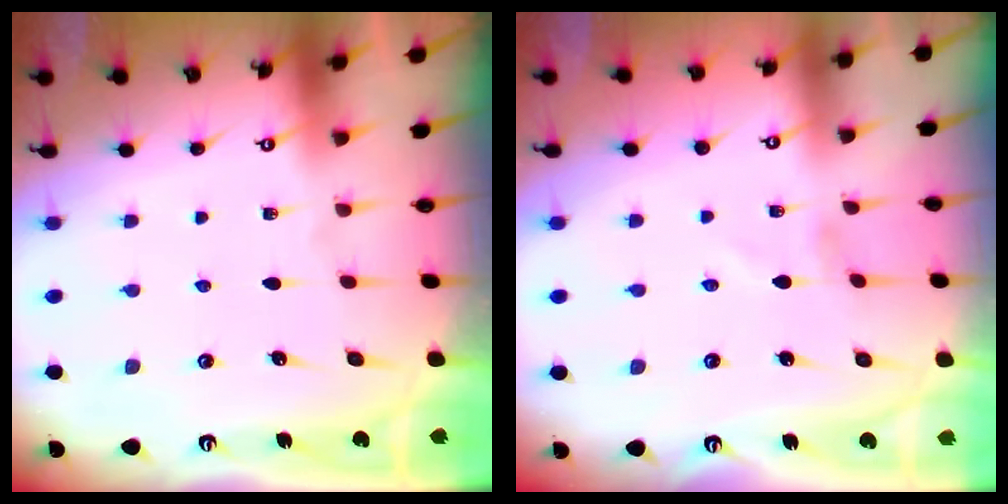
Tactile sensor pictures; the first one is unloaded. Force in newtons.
{"total": 1.3, "press": 1.3, "slide": 0.1}